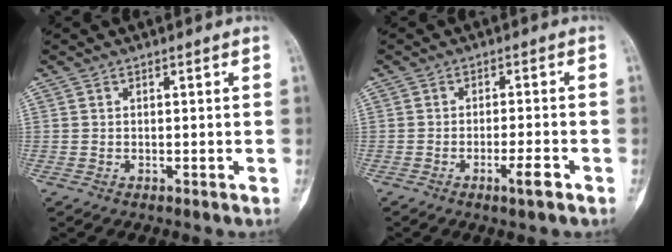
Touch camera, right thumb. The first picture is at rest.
{"total": 3.7, "force": [-2.1, 0.5, 3.1], "torque": [-0.055, 0.009, -0.035]}